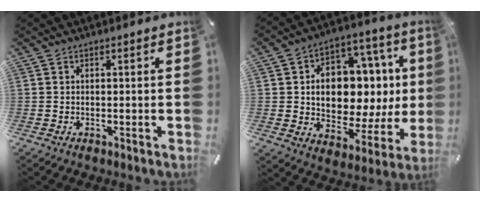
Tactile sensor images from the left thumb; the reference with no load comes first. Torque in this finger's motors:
{"motor_torque": [2.53, 2.48, 1.35, -0.68, 0.18]}